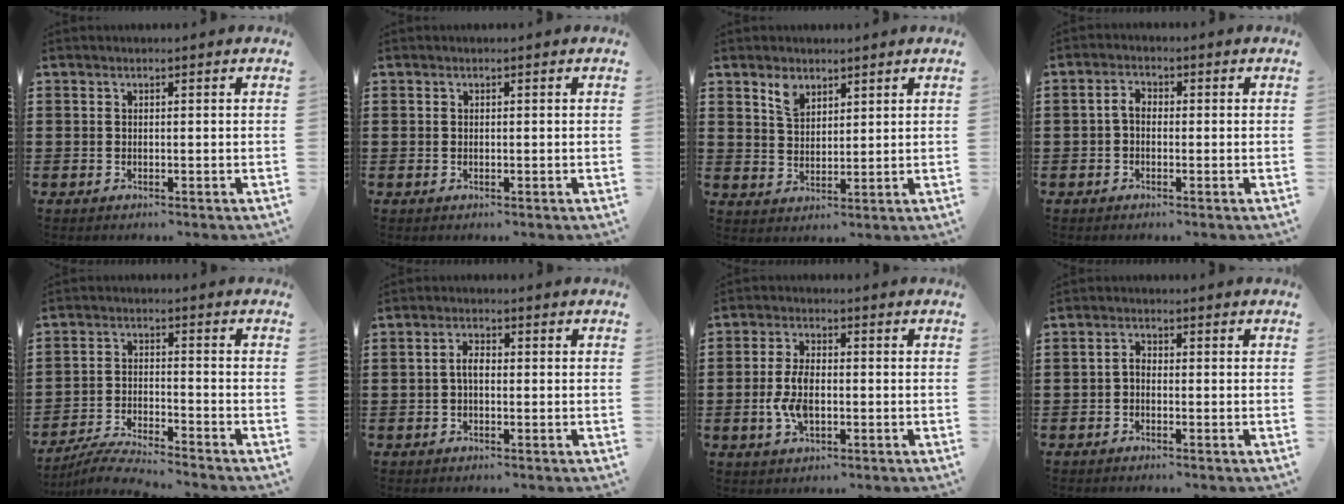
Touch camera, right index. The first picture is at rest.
{"total": 0.0}
{"total": 3.8, "force": [2.7, 2.1, 1.6], "torque": [-0.033, 0.003, 0.049]}
{"total": 2.5, "force": [-0.4, 1.6, 1.9], "torque": [-0.046, 0.001, -0.011]}
{"total": 4.9, "force": [-4.8, -0.3, 1.1], "torque": [-0.030, -0.008, -0.095]}
{"total": 2.5, "force": [-0.3, 1.2, 2.2], "torque": [-0.049, 0.001, -0.009]}
{"total": 5.6, "force": [-0.9, 3.1, 4.6], "torque": [-0.106, -0.001, -0.020]}
{"total": 1.5, "force": [-0.8, 0.8, 1.0], "torque": [-0.021, 0.003, -0.016]}